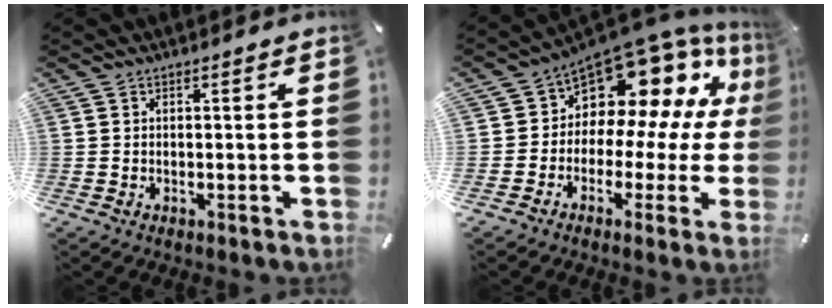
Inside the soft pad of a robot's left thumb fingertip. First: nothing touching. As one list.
[{"total": 12.0, "force": [7.3, 8.0, 5.2], "torque": [-0.086, -0.083, 0.125]}]